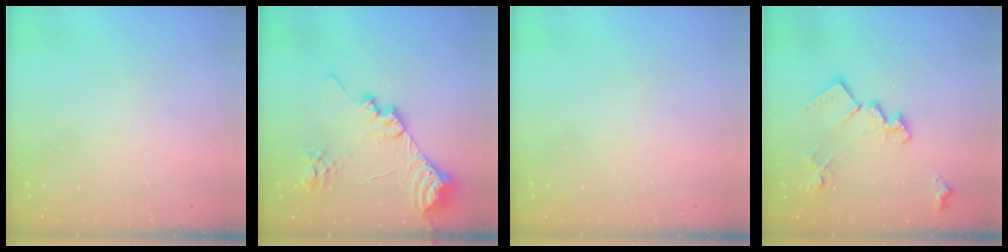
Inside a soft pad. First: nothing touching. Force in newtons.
{"total": 21.7, "press": 21.6, "slide": 2.7}
{"total": 0.0}
{"total": 17.1, "press": 17.1, "slide": 0.8}